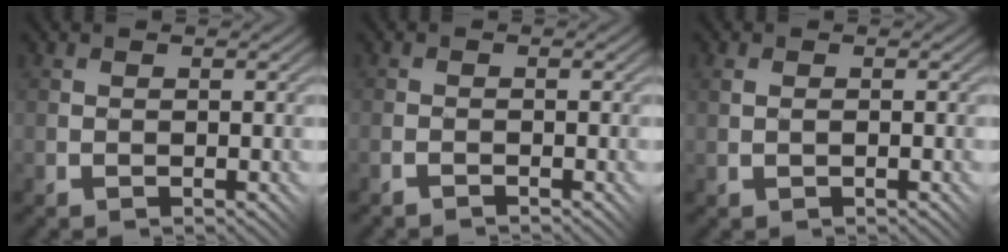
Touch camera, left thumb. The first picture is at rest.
{"total": 0.9, "force": [-0.9, -0.2, 0.1], "torque": [-0.003, 0.008, -0.022]}
{"total": 1.4, "force": [0.0, 0.7, 1.2], "torque": [-0.022, 0.007, 0.005]}